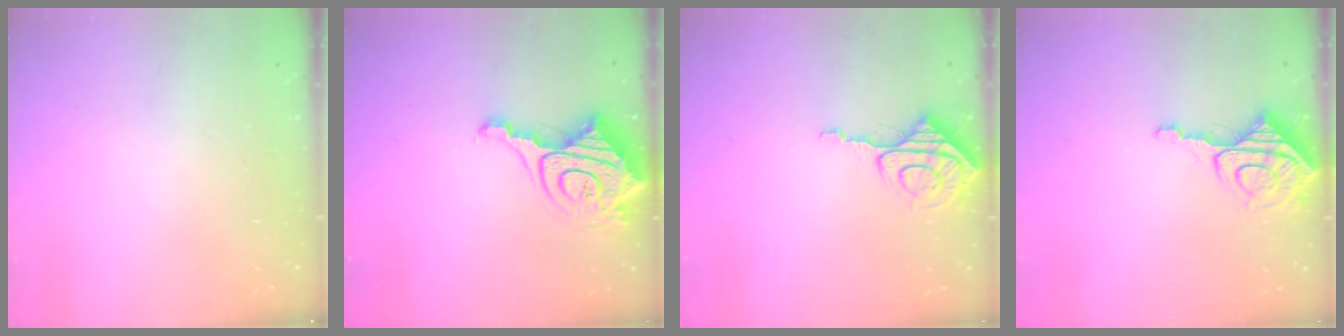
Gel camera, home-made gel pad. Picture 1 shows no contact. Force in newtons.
{"total": 16.6, "press": 16.5, "slide": 1.9}
{"total": 8.5, "press": 8.5, "slide": 0.5}
{"total": 10.3, "press": 10.2, "slide": 1.1}